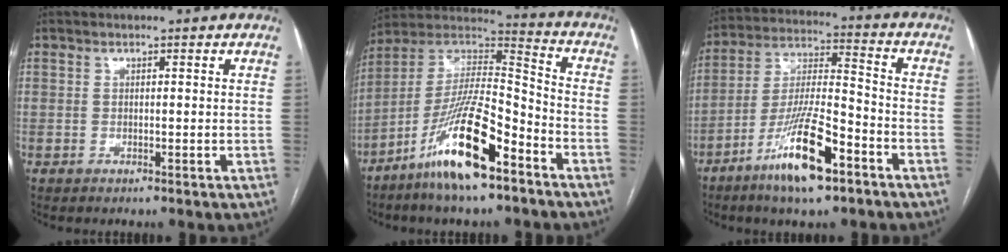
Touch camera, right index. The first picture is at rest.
{"total": 17.4, "force": [-9.8, 3.3, 14.0], "torque": [-0.279, -0.006, -0.175]}
{"total": 13.9, "force": [-7.9, 2.4, 11.2], "torque": [-0.223, -0.014, -0.141]}